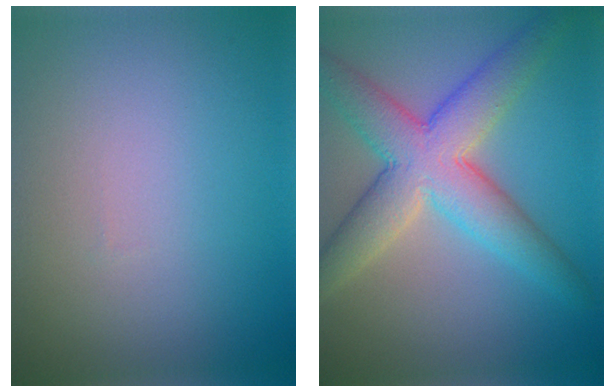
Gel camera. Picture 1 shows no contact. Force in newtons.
{"total": 8.2, "press": 8.2, "slide": 0.5}